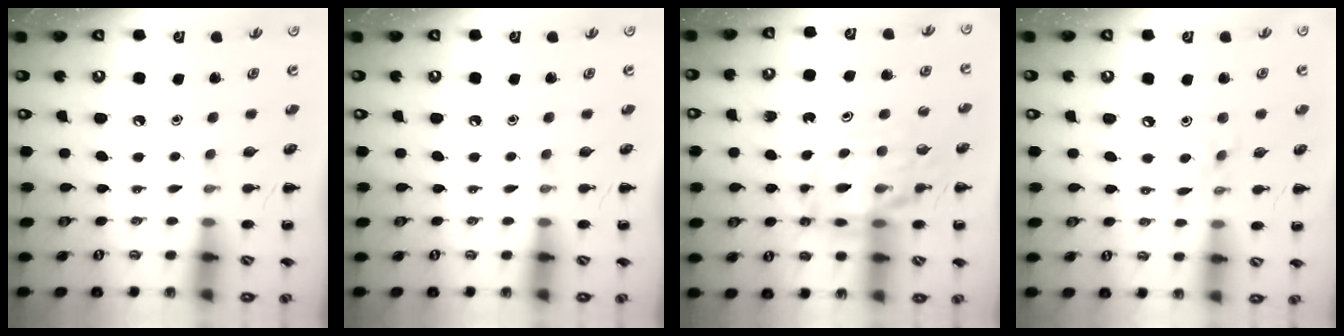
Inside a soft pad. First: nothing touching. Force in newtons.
{"total": 0.0}
{"total": 14.9, "press": 14.4, "slide": 3.8}
{"total": 4.5, "press": 4.4, "slide": 0.8}